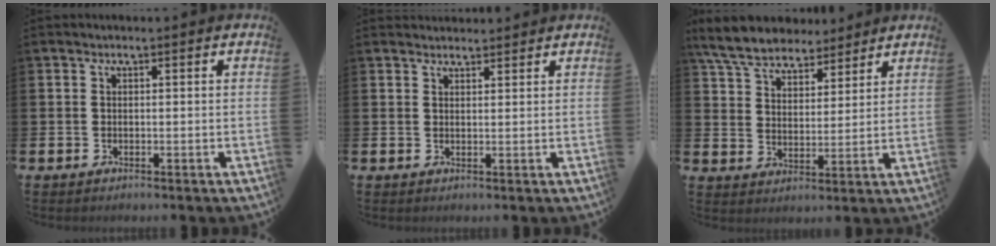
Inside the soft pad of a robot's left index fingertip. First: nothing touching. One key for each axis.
{"total": 2.2, "fx": 2.1, "fy": 0.5, "fz": -0.1, "tx": 0.009, "ty": -0.010, "tz": 0.037}
{"total": 7.6, "fx": 7.0, "fy": 2.4, "fz": 1.8, "tx": -0.067, "ty": -0.028, "tz": 0.129}